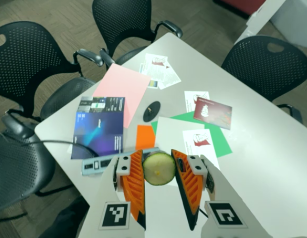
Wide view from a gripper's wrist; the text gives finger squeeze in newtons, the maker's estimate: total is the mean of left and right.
{"total": 12.2, "left": 12.2, "right": 12.1}